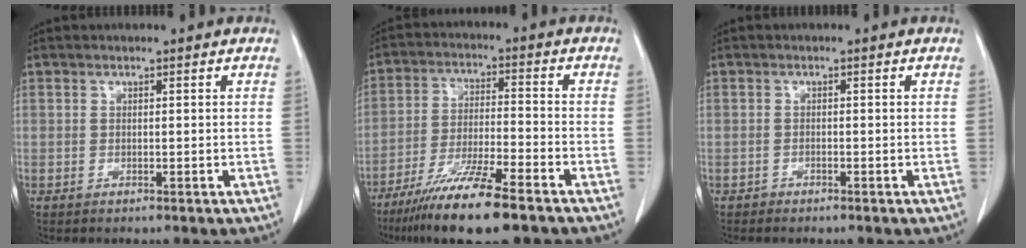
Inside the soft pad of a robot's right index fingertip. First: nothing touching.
{"total": 12.7, "force": [-8.9, 0.8, 9.1], "torque": [-0.167, -0.034, -0.156]}
{"total": 0.5, "force": [-0.5, 0.2, 0.0], "torque": [-0.003, 0.001, -0.011]}